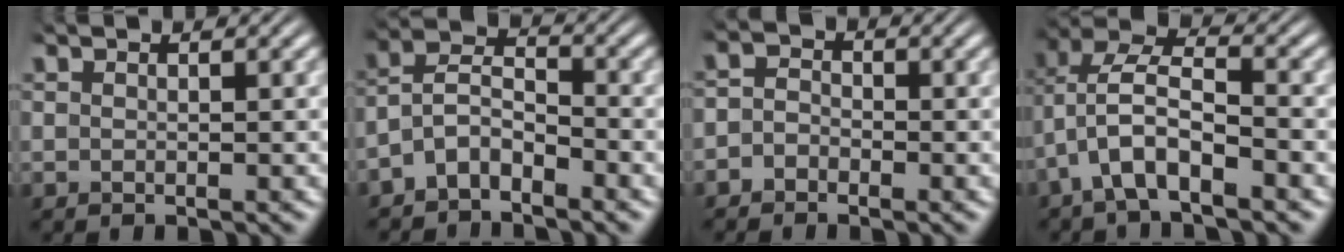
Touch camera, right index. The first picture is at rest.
{"total": 6.4, "force": [-2.1, 5.4, 2.7], "torque": [-0.068, -0.012, -0.051]}
{"total": 2.1, "force": [-1.3, 1.7, 0.3], "torque": [-0.007, -0.005, -0.029]}
{"total": 5.5, "force": [0.5, 3.8, 4.0], "torque": [-0.085, 0.003, -0.004]}